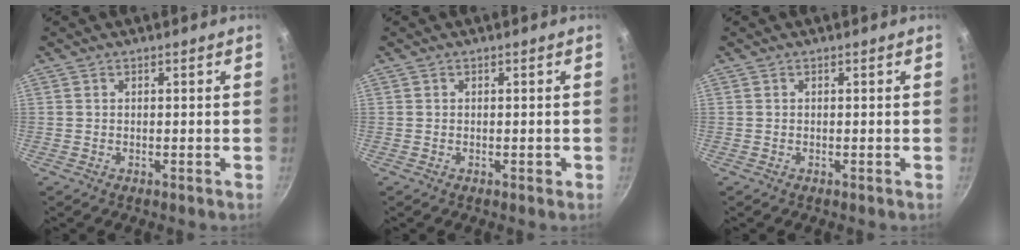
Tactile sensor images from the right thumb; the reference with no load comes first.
{"total": 0.8, "force": [-0.1, 0.6, 0.4], "torque": [0.001, 0.003, -0.002]}
{"total": 0.0}